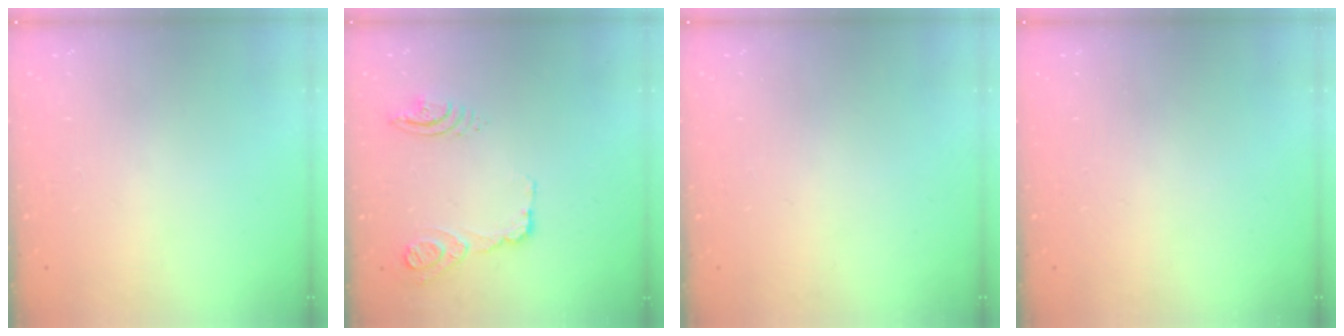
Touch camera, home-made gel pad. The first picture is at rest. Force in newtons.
{"total": 21.3, "press": 16.2, "slide": 13.8}
{"total": 0.0}
{"total": 0.0}